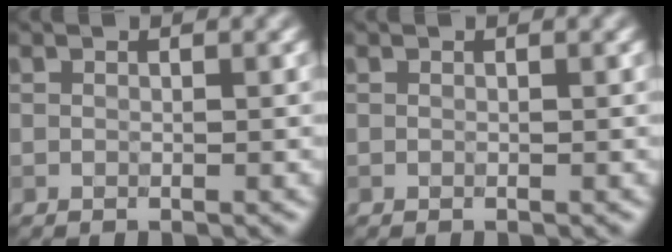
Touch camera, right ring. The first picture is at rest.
{"total": 0.0}